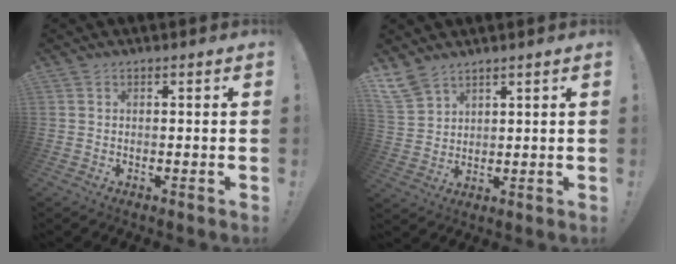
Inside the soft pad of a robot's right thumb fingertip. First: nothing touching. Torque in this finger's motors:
{"motor_torque": [0.06, 0.14, 0.14, 0.14, 0.01]}